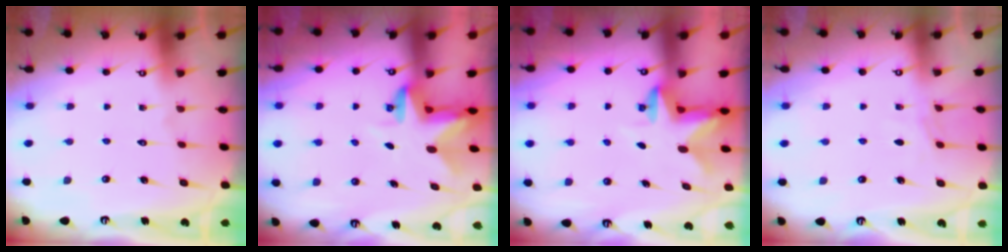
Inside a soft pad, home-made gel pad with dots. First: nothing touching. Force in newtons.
{"total": 3.1, "press": 3.0, "slide": 0.5}
{"total": 2.6, "press": 2.5, "slide": 0.5}
{"total": 3.0, "press": 3.0, "slide": 0.5}